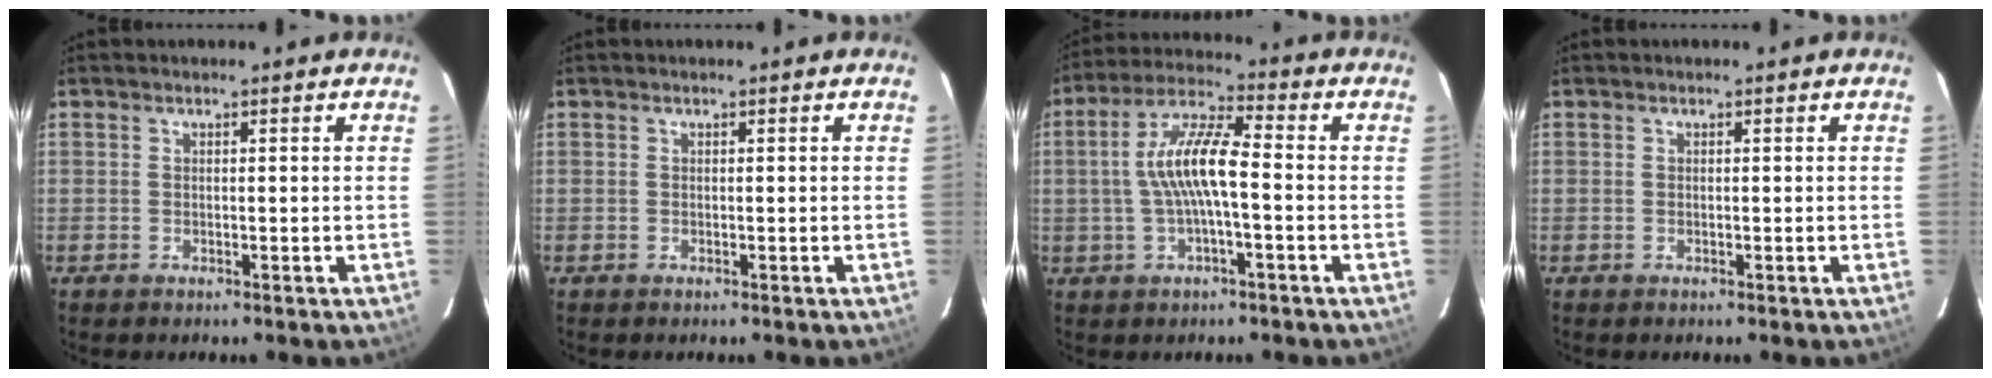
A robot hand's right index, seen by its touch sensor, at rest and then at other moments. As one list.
[{"total": 0.0}, {"total": 9.9, "force": [-0.9, 2.0, 9.7], "torque": [-0.193, 0.015, -0.018]}, {"total": 0.0}]